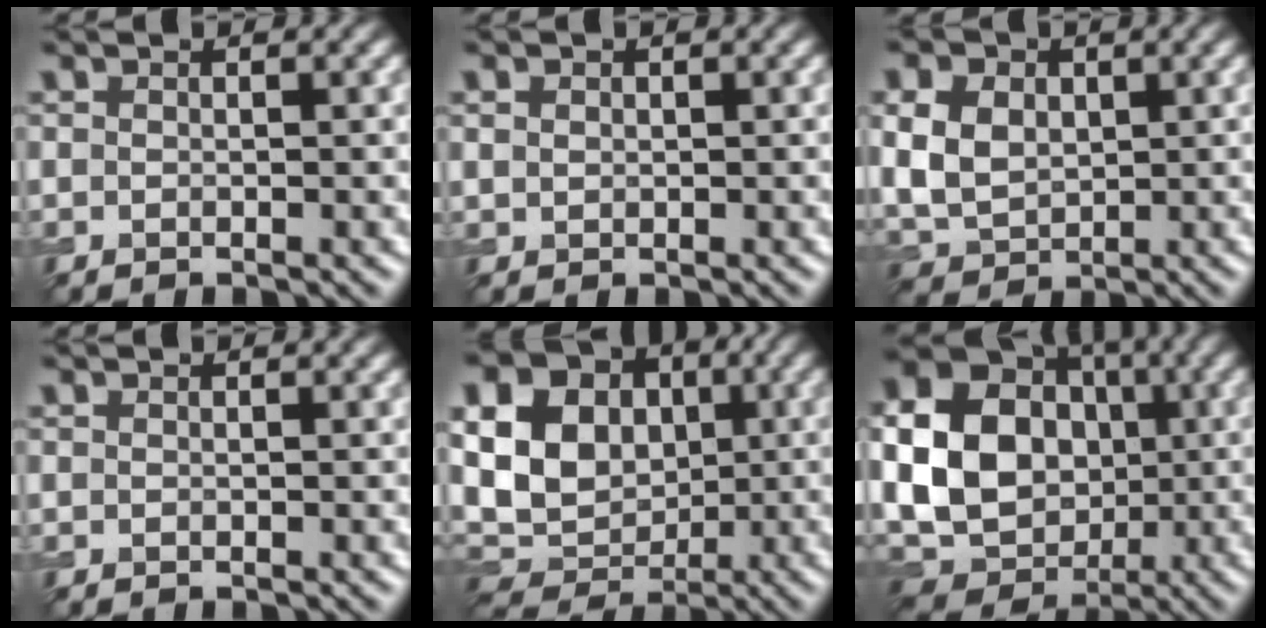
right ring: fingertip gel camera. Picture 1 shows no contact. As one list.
[{"total": 0.8, "force": [0.3, 0.7, 0.4], "torque": [-0.008, -0.001, 0.006]}, {"total": 6.2, "force": [0.9, 4.8, 3.9], "torque": [-0.102, 0.008, 0.018]}, {"total": 0.0}, {"total": 15.6, "force": [2.9, 13.1, 8.0], "torque": [-0.188, 0.030, 0.032]}, {"total": 14.6, "force": [0.0, 11.9, 8.6], "torque": [-0.177, -0.001, 0.001]}]